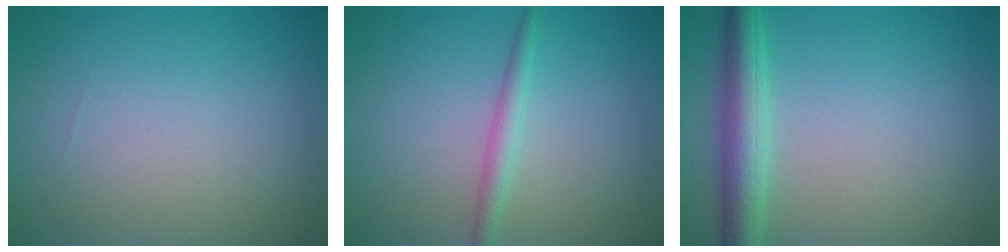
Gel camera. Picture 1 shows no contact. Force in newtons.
{"total": 1.7, "press": 1.7, "slide": 0.0}
{"total": 4.3, "press": 4.3, "slide": 0.1}